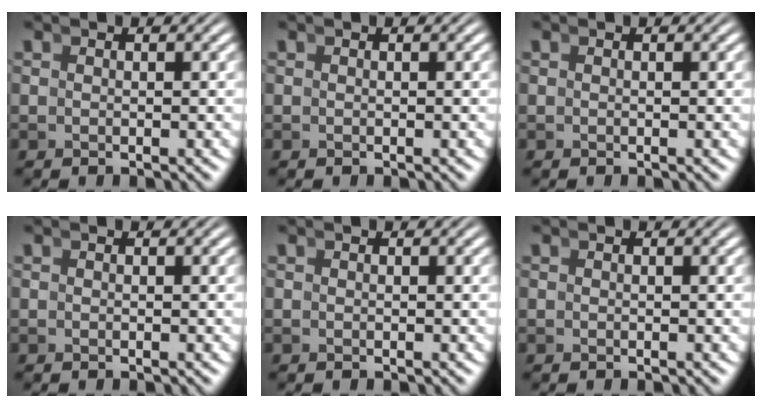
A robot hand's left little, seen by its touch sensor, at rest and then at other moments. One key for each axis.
{"total": 0.0}
{"total": 0.0}
{"total": 0.0}
{"total": 0.0}
{"total": 0.0}